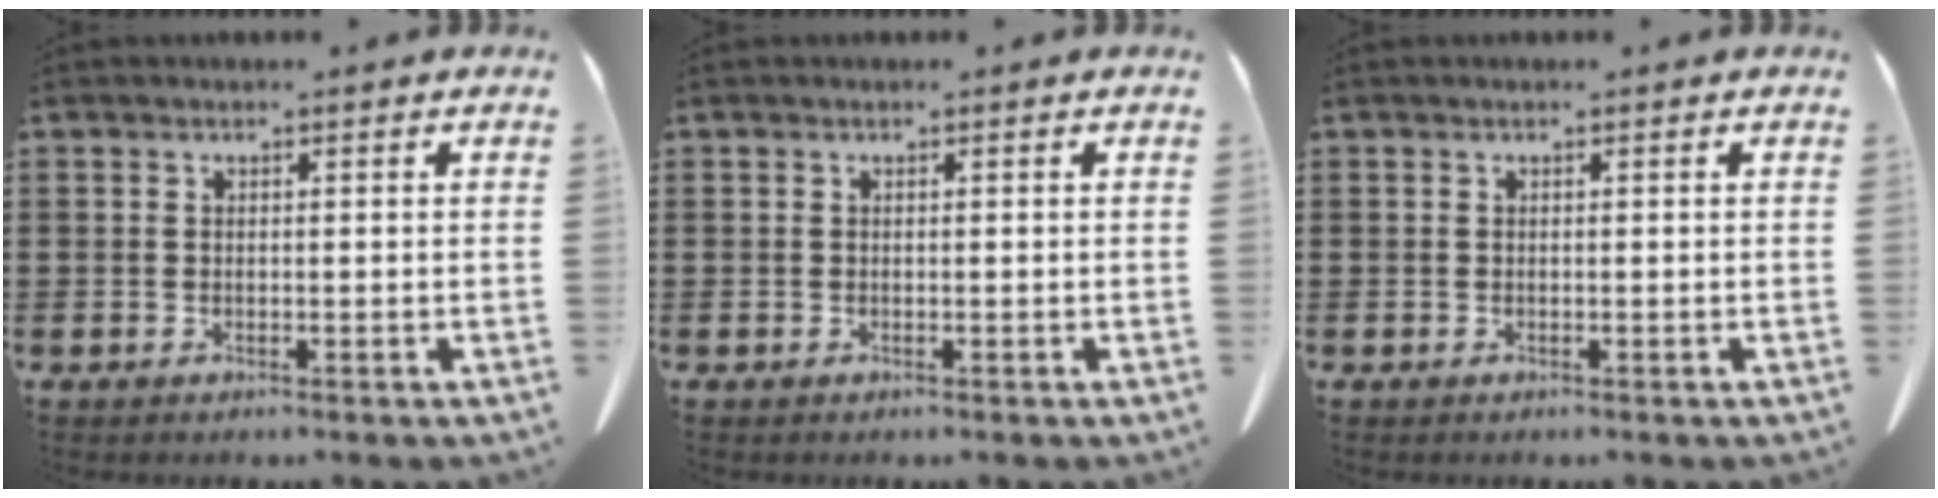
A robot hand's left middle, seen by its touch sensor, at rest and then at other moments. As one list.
[{"total": 0.0}, {"total": 0.0}]